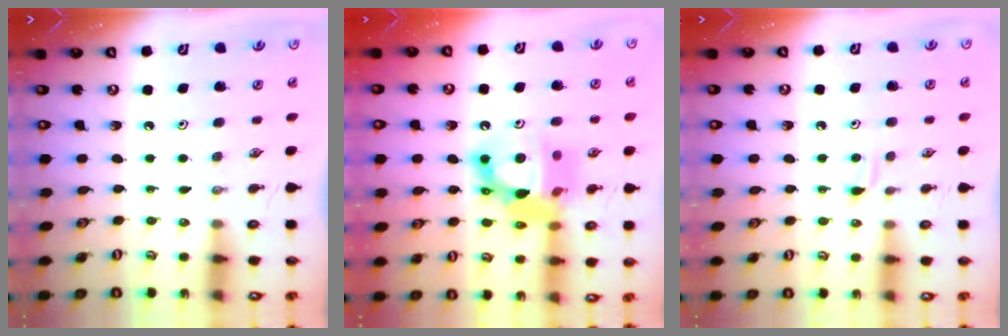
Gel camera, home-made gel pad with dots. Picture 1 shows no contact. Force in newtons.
{"total": 13.9, "press": 13.8, "slide": 1.2}
{"total": 3.5, "press": 3.5, "slide": 0.5}